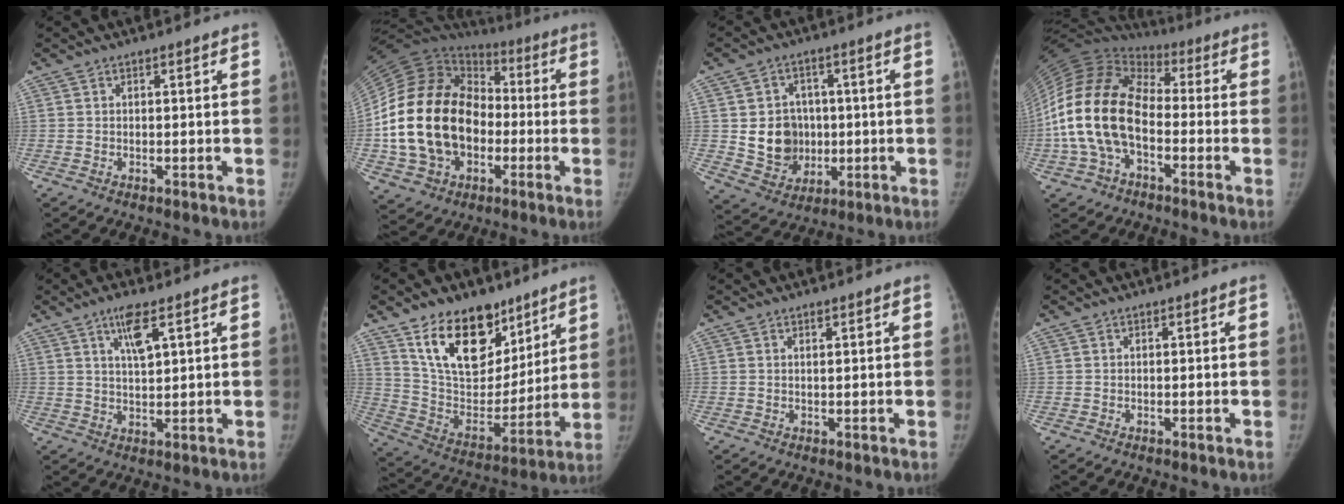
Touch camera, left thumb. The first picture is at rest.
{"total": 25.6, "force": [-3.6, 18.9, 17.0], "torque": [-0.317, 0.033, -0.059]}
{"total": 10.7, "force": [0.0, 9.4, 5.2], "torque": [-0.046, -0.001, 0.016]}
{"total": 20.8, "force": [-3.8, 12.9, 15.8], "torque": [-0.322, 0.039, -0.078]}
{"total": 5.5, "force": [2.8, 1.5, 4.4], "torque": [-0.076, -0.013, 0.054]}
{"total": 20.9, "force": [12.9, 12.3, 10.9], "torque": [-0.132, -0.064, 0.233]}
{"total": 0.9, "force": [0.5, 0.3, 0.7], "torque": [-0.010, 0.000, 0.009]}
{"total": 0.0}